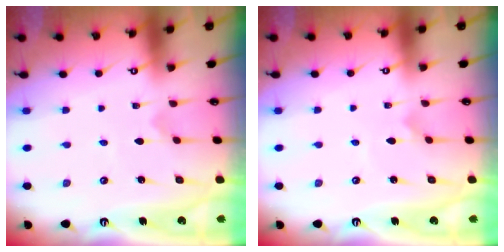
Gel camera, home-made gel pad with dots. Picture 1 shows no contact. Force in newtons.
{"total": 1.3, "press": 1.3, "slide": 0.2}